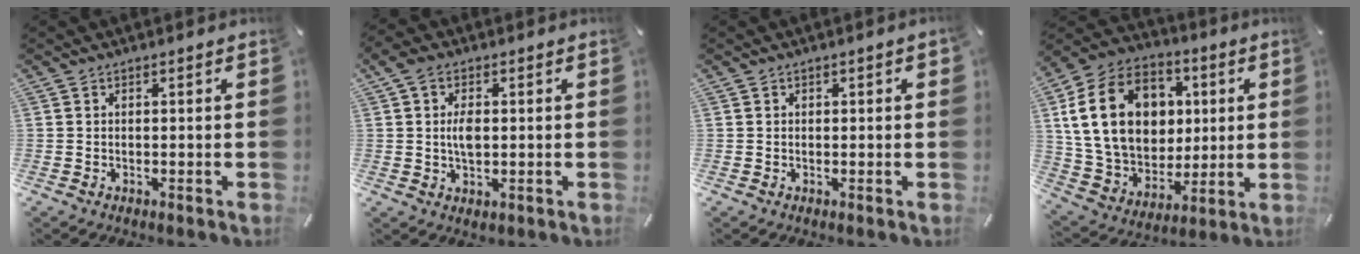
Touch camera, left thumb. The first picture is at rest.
{"total": 6.2, "force": [0.8, 4.4, 4.4], "torque": [-0.087, 0.001, 0.008]}
{"total": 0.7, "force": [0.2, 0.6, 0.3], "torque": [-0.006, 0.005, 0.002]}
{"total": 21.5, "force": [4.4, 17.1, 12.3], "torque": [-0.237, 0.004, 0.086]}